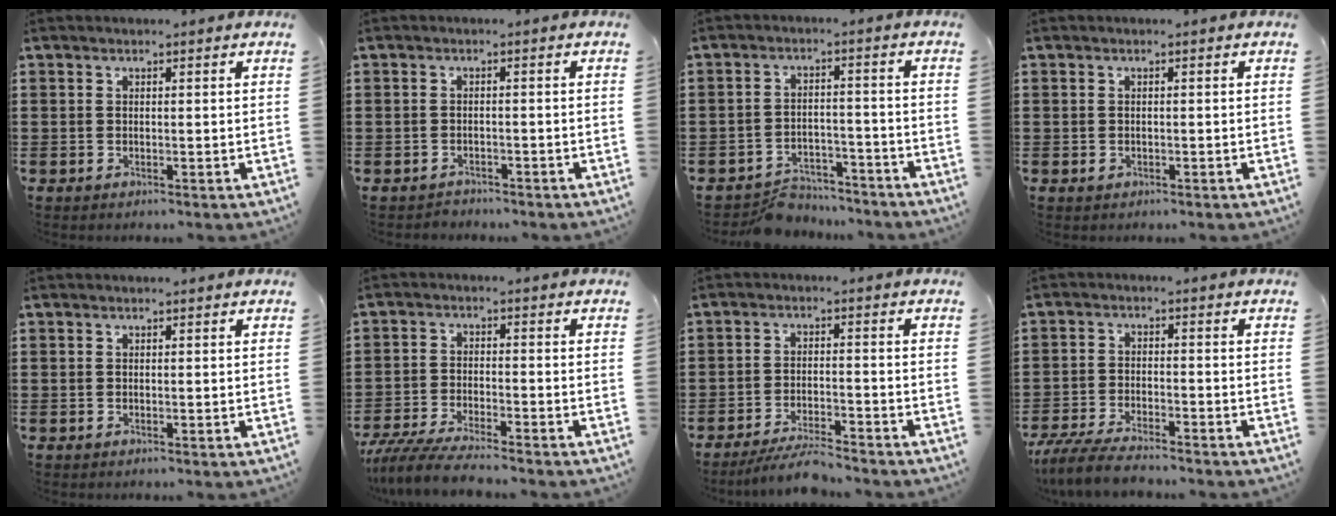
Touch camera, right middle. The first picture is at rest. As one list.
[{"total": 1.5, "force": [-1.4, 0.4, -0.3], "torque": [0.000, 0.003, -0.034]}, {"total": 4.7, "force": [-4.6, 1.1, 0.1], "torque": [-0.006, 0.009, -0.094]}, {"total": 0.7, "force": [-0.3, 0.5, 0.3], "torque": [-0.007, 0.002, -0.007]}, {"total": 0.0}, {"total": 5.5, "force": [-5.2, 0.3, 2.0], "torque": [-0.052, -0.011, -0.104]}, {"total": 5.0, "force": [-4.7, 0.3, 1.8], "torque": [-0.035, -0.004, -0.091]}, {"total": 5.4, "force": [-4.9, 0.7, 2.1], "torque": [-0.054, -0.008, -0.099]}]